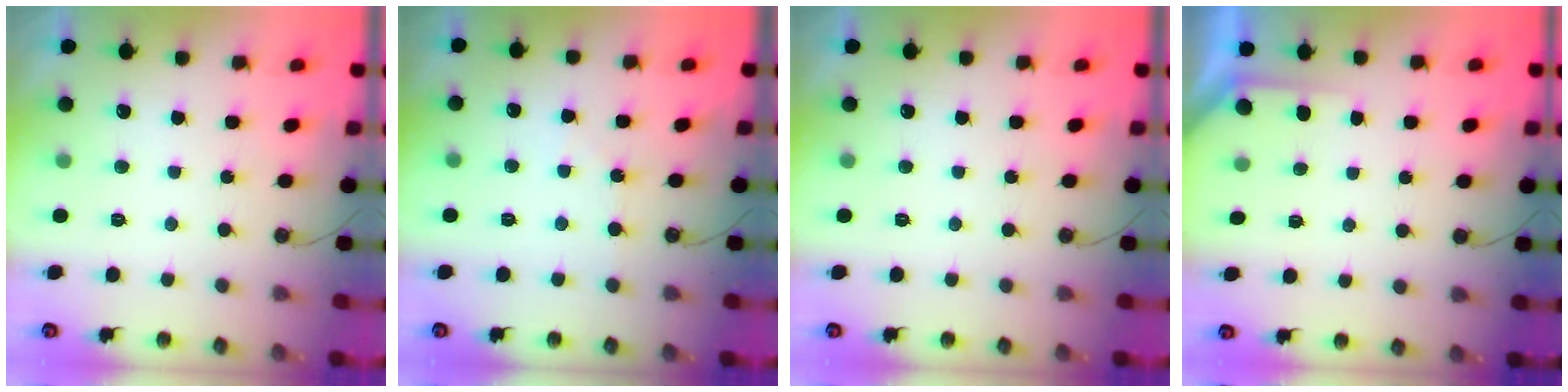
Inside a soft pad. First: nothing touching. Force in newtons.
{"total": 2.8, "press": 2.8, "slide": 0.6}
{"total": 0.0}
{"total": 2.4, "press": 2.4, "slide": 0.2}